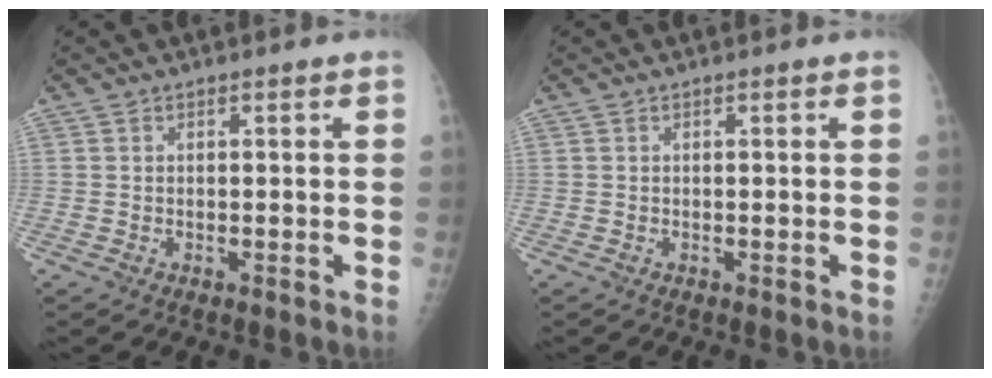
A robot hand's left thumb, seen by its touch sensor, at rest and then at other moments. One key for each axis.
{"total": 0.0}